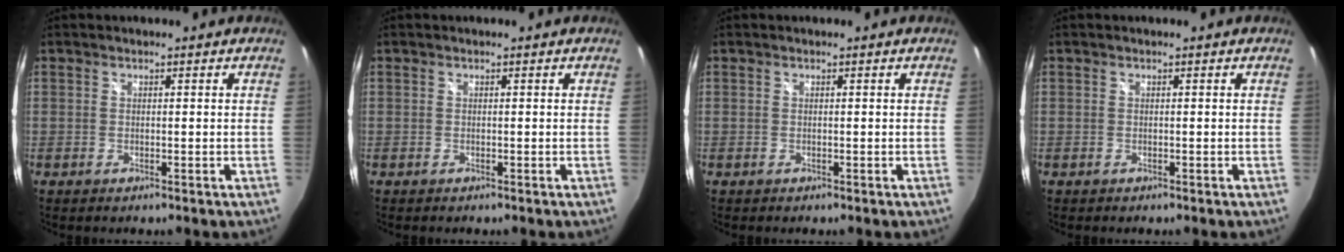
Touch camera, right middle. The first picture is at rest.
{"total": 0.0}
{"total": 0.0}
{"total": 0.0}